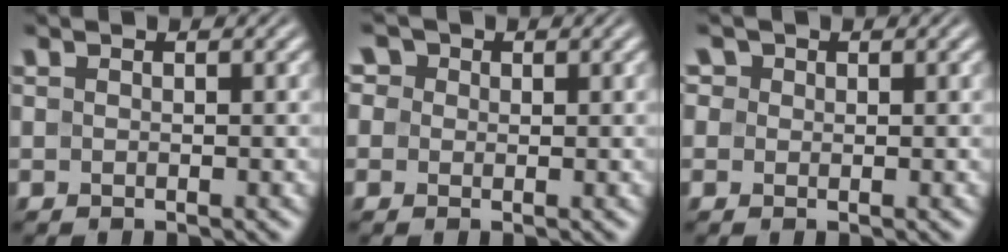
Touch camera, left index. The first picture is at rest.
{"total": 3.1, "force": [1.5, 2.5, 1.2], "torque": [-0.023, 0.019, 0.001]}
{"total": 2.0, "force": [1.0, 1.6, 0.6], "torque": [-0.014, 0.010, -0.001]}